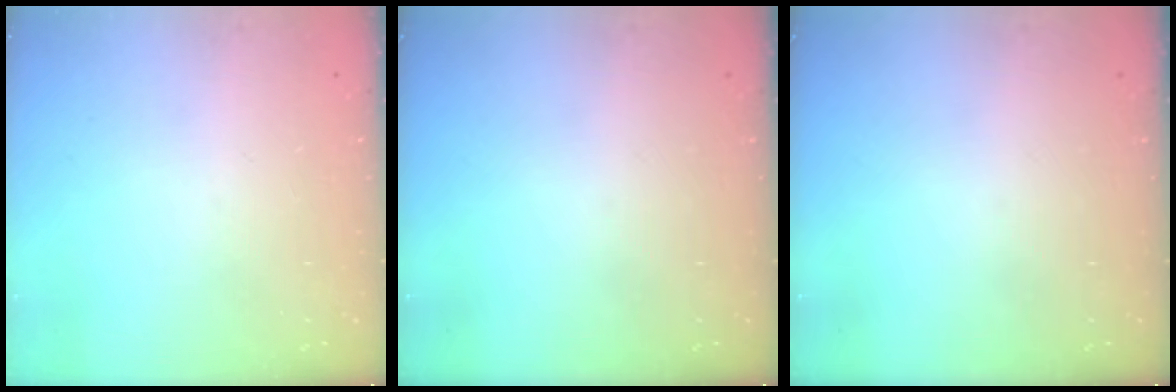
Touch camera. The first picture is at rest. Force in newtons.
{"total": 0.0}
{"total": 0.0}